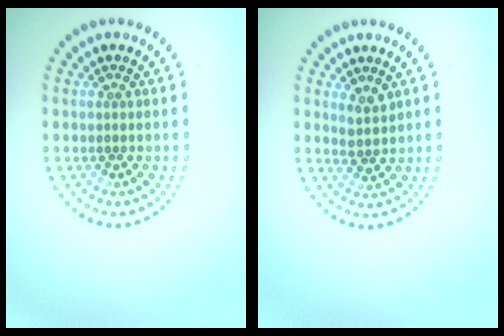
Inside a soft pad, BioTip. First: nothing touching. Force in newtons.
{"total": 1.9, "press": 1.5, "slide": 1.1}